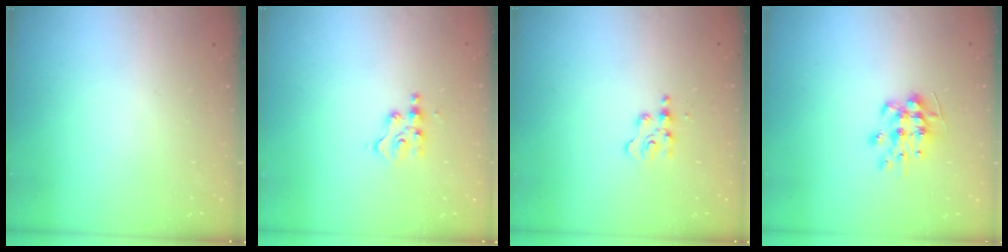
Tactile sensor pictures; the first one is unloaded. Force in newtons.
{"total": 2.3, "press": 2.2, "slide": 0.3}
{"total": 4.5, "press": 4.4, "slide": 0.7}
{"total": 8.4, "press": 8.4, "slide": 0.6}